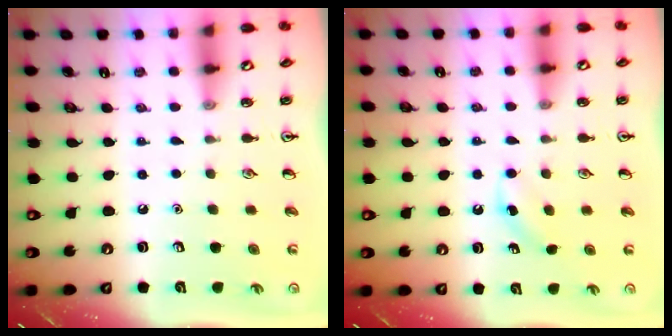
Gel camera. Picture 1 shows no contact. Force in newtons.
{"total": 2.6, "press": 2.4, "slide": 0.8}